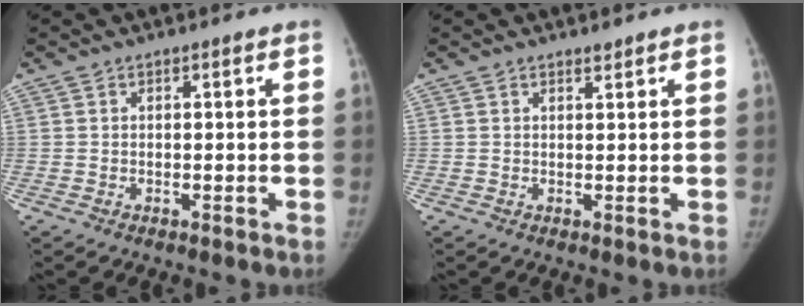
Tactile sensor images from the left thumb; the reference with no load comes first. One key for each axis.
{"total": 1.0, "fx": 0.9, "fy": 0.2, "fz": 0.3, "tx": -0.004, "ty": -0.008, "tz": 0.015}